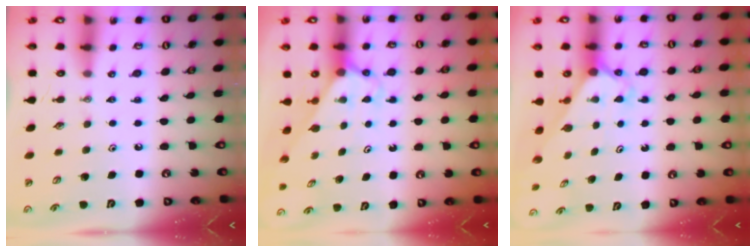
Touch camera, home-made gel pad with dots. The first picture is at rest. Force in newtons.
{"total": 2.7, "press": 2.7, "slide": 0.2}
{"total": 2.3, "press": 2.3, "slide": 0.2}